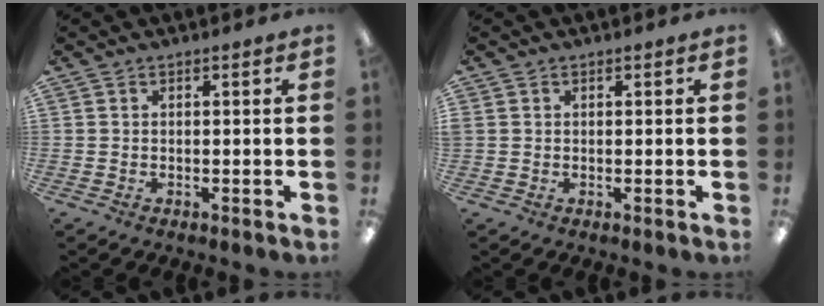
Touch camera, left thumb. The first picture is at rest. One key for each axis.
{"total": 0.9, "fx": 0.2, "fy": 0.8, "fz": 0.0, "tx": 0.000, "ty": 0.005, "tz": 0.002}